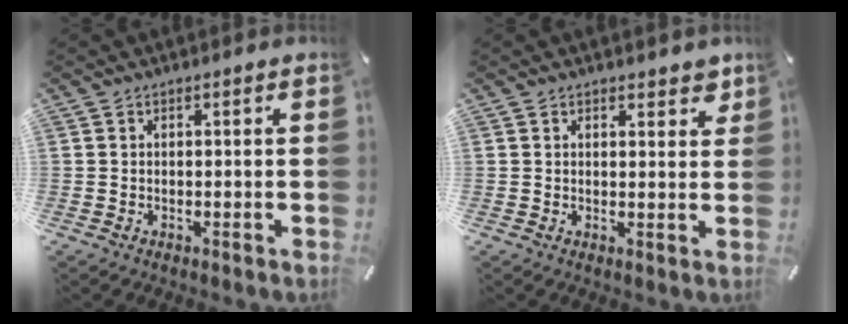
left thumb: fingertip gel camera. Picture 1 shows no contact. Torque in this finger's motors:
{"motor_torque": [0.19, -0.32, 0.16, 0.11, 0.00]}